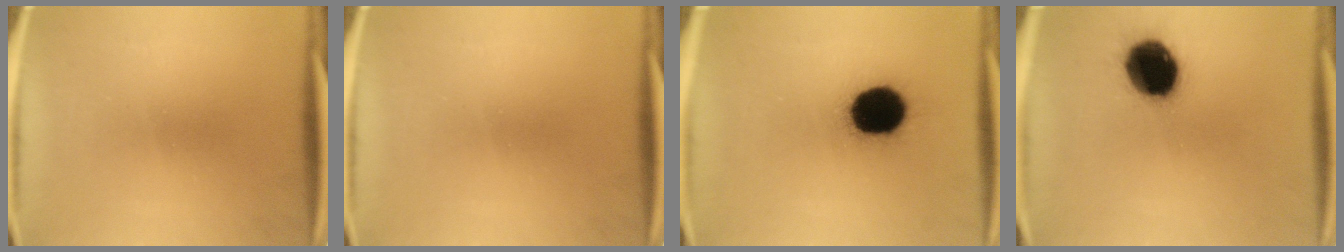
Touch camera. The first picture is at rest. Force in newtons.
{"total": 0.0}
{"total": 18.5}
{"total": 16.8}